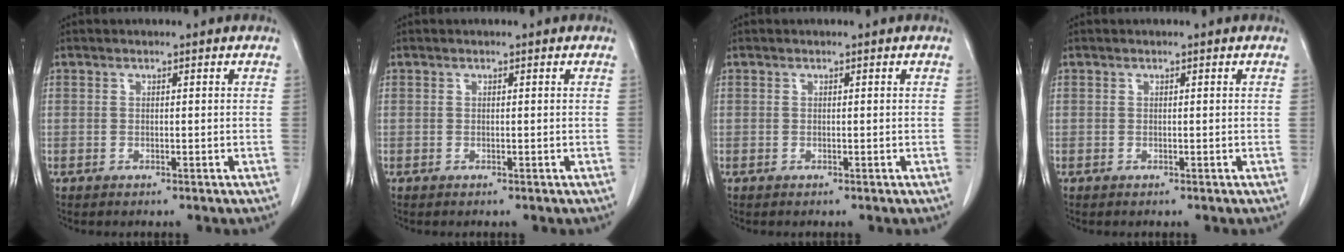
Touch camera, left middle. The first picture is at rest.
{"total": 0.0}
{"total": 0.0}
{"total": 0.0}